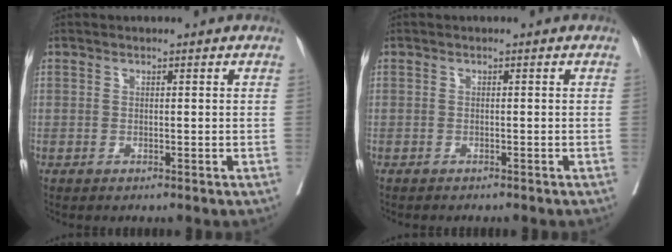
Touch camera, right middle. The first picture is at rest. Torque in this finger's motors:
{"motor_torque": [-0.29, -0.04, 0.02, 0.01]}